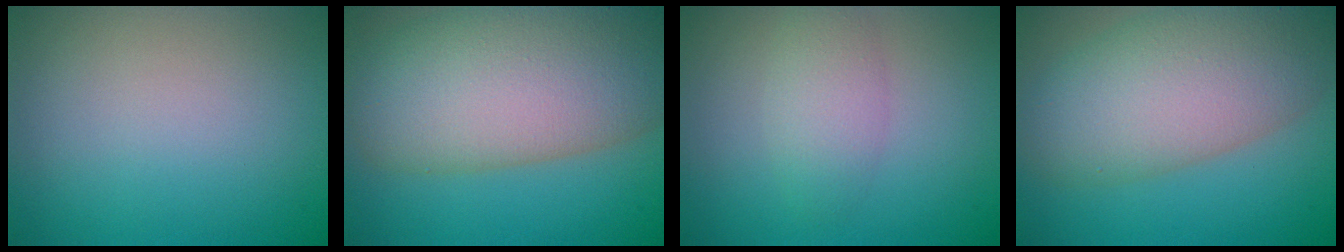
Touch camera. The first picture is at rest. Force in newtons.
{"total": 13.1, "press": 13.1, "slide": 0.8}
{"total": 2.7, "press": 2.7, "slide": 0.1}
{"total": 9.9, "press": 9.9, "slide": 0.5}